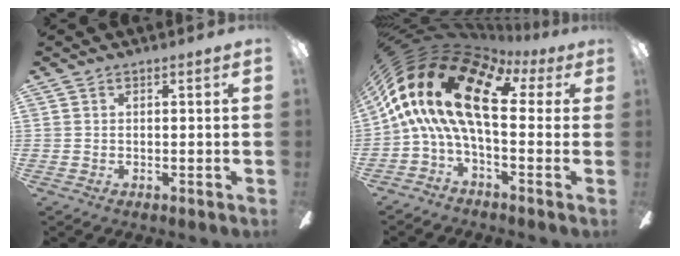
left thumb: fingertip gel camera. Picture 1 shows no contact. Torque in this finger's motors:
{"motor_torque": [-0.02, 2.52, 2.77, 0.00, 1.05]}